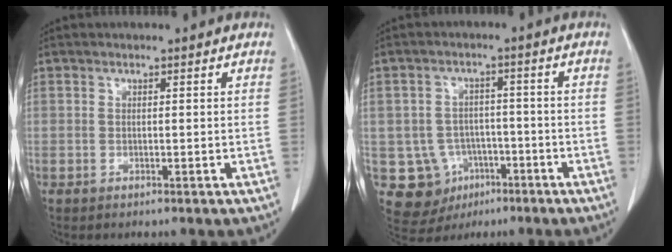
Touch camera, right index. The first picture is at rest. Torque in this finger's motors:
{"motor_torque": [-0.38, -0.01, -1.05, -0.21]}